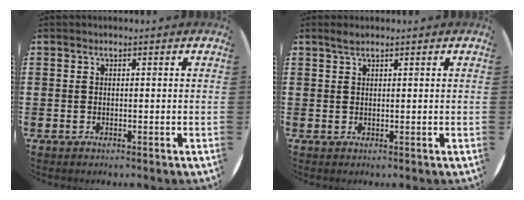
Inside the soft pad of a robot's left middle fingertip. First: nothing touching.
{"total": 1.1, "force": [0.9, 0.1, 0.6], "torque": [-0.012, 0.002, 0.016]}